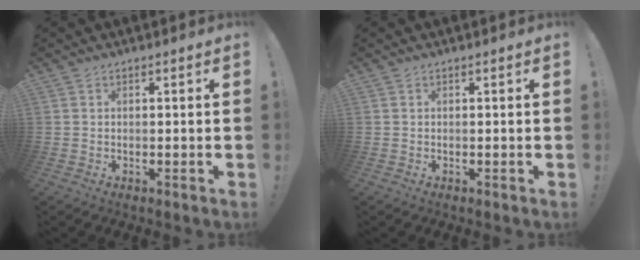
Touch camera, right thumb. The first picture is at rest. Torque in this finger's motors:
{"motor_torque": [0.00, 0.00, 0.00, 0.00, 0.00]}